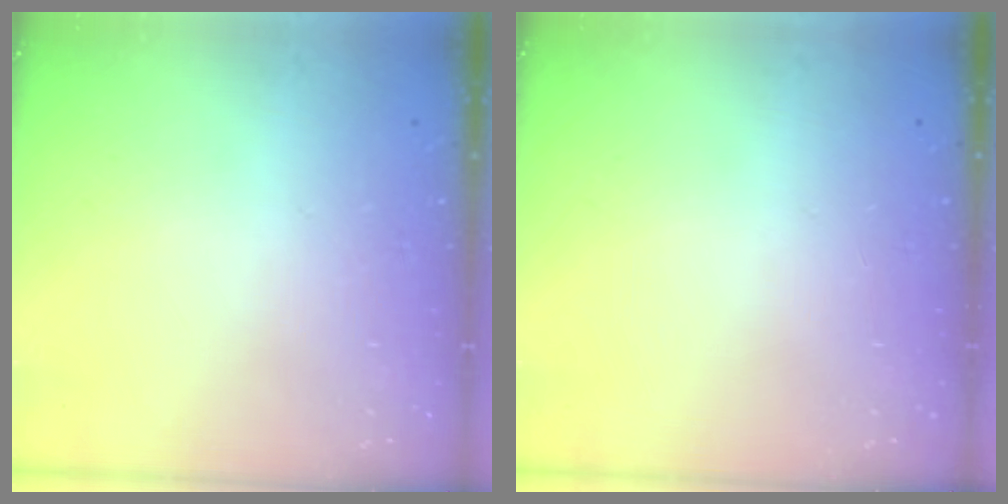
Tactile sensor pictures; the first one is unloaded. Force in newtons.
{"total": 0.0}